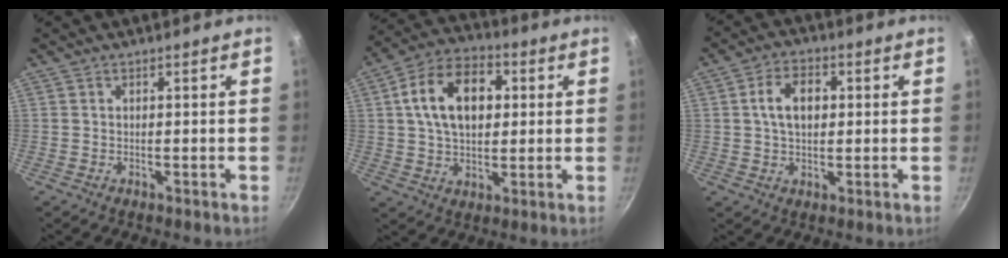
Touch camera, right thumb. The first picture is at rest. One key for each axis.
{"total": 15.3, "fx": 3.2, "fy": 10.1, "fz": 11.1, "tx": -0.160, "ty": 0.016, "tz": 0.041}
{"total": 7.8, "fx": 1.3, "fy": 5.1, "fz": 5.8, "tx": -0.080, "ty": 0.011, "tz": 0.017}